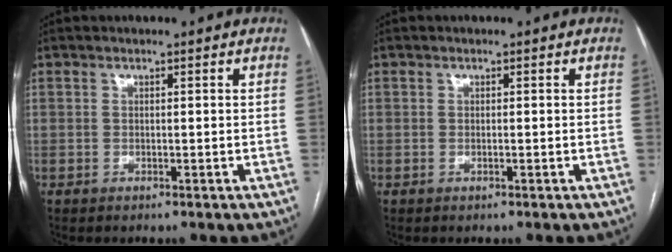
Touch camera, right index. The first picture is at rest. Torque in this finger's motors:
{"motor_torque": [0.12, 0.09, 0.01, 0.01]}